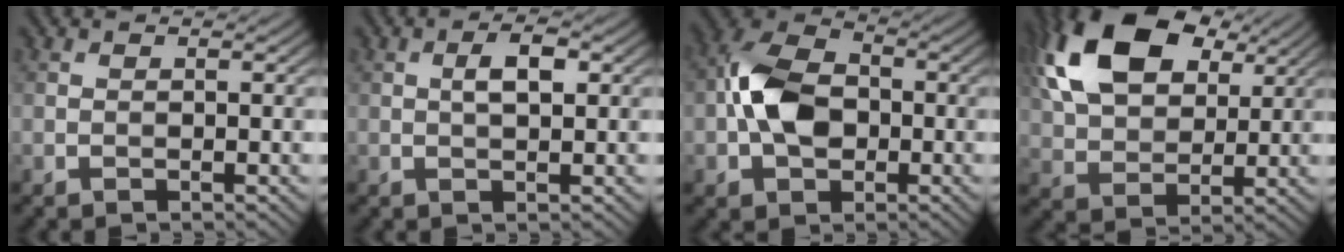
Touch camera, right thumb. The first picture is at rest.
{"total": 2.8, "force": [0.5, 1.0, 2.6], "torque": [-0.047, 0.006, 0.008]}
{"total": 8.7, "force": [-1.1, 6.0, 6.2], "torque": [-0.135, 0.011, -0.031]}
{"total": 16.3, "force": [6.7, 9.9, 11.0], "torque": [-0.257, 0.028, 0.128]}